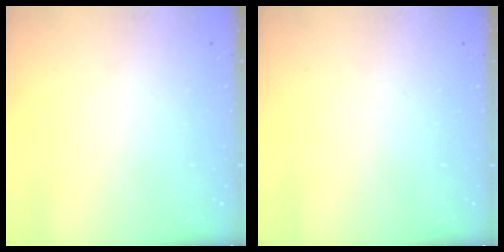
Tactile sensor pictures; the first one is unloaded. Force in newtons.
{"total": 0.0}